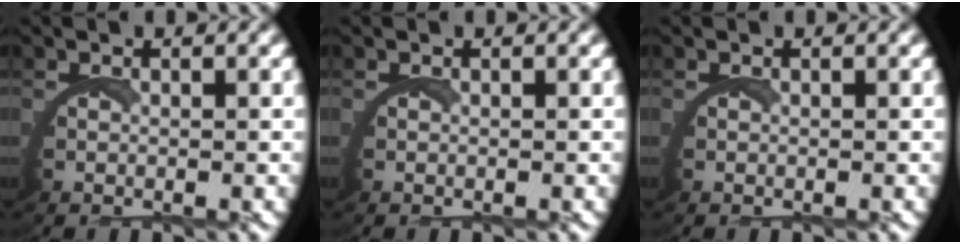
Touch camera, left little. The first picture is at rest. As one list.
[{"total": 0.0}, {"total": 0.0}]